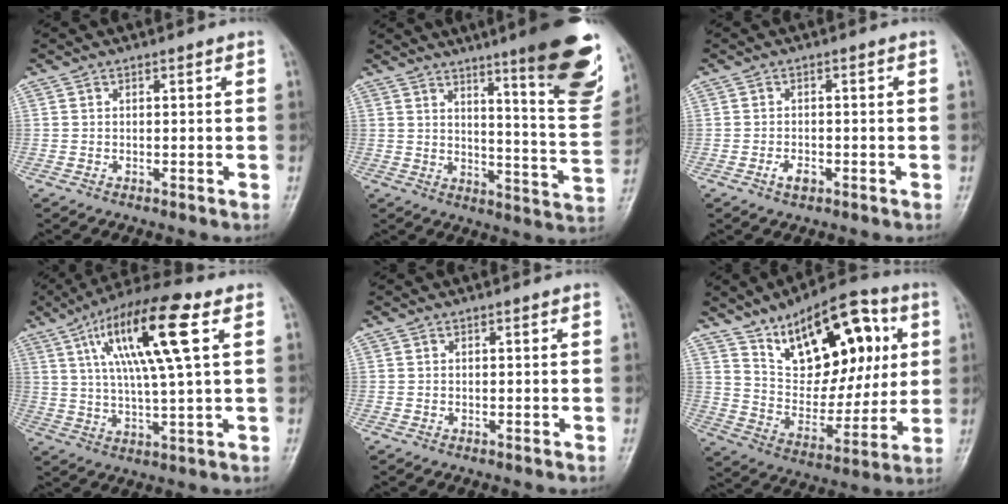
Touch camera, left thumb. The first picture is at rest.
{"total": 20.0, "force": [12.1, 2.7, 15.7], "torque": [-0.178, -0.075, 0.166]}
{"total": 2.4, "force": [-1.1, 1.3, 1.6], "torque": [-0.026, 0.004, -0.018]}
{"total": 16.5, "force": [5.8, 3.1, 15.1], "torque": [-0.283, 0.003, 0.097]}
{"total": 0.0}
{"total": 22.6, "force": [9.4, 11.9, 16.8], "torque": [-0.196, -0.027, 0.158]}